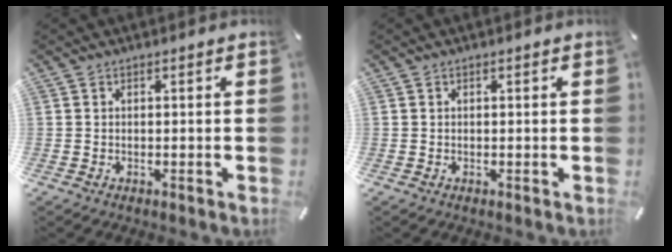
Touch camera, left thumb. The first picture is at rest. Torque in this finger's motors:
{"motor_torque": [-0.05, -0.10, -0.08, 0.06, -0.02]}